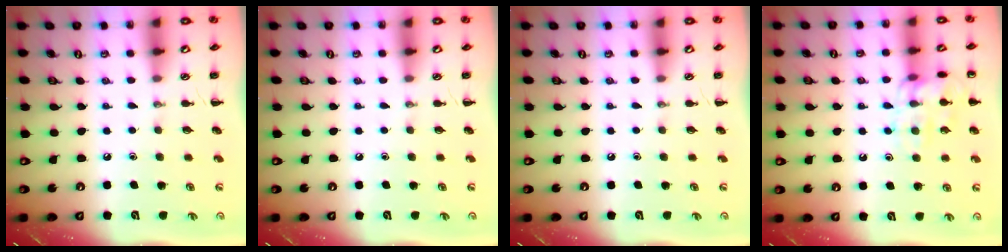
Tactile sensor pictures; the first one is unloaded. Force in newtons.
{"total": 0.0}
{"total": 0.0}
{"total": 12.4, "press": 12.4, "slide": 0.3}